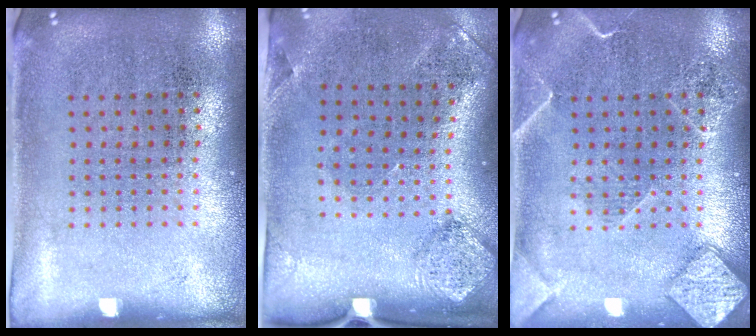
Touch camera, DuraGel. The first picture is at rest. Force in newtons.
{"total": 1.8, "press": 1.2, "slide": 1.4}
{"total": 2.8, "press": 2.8, "slide": 0.3}